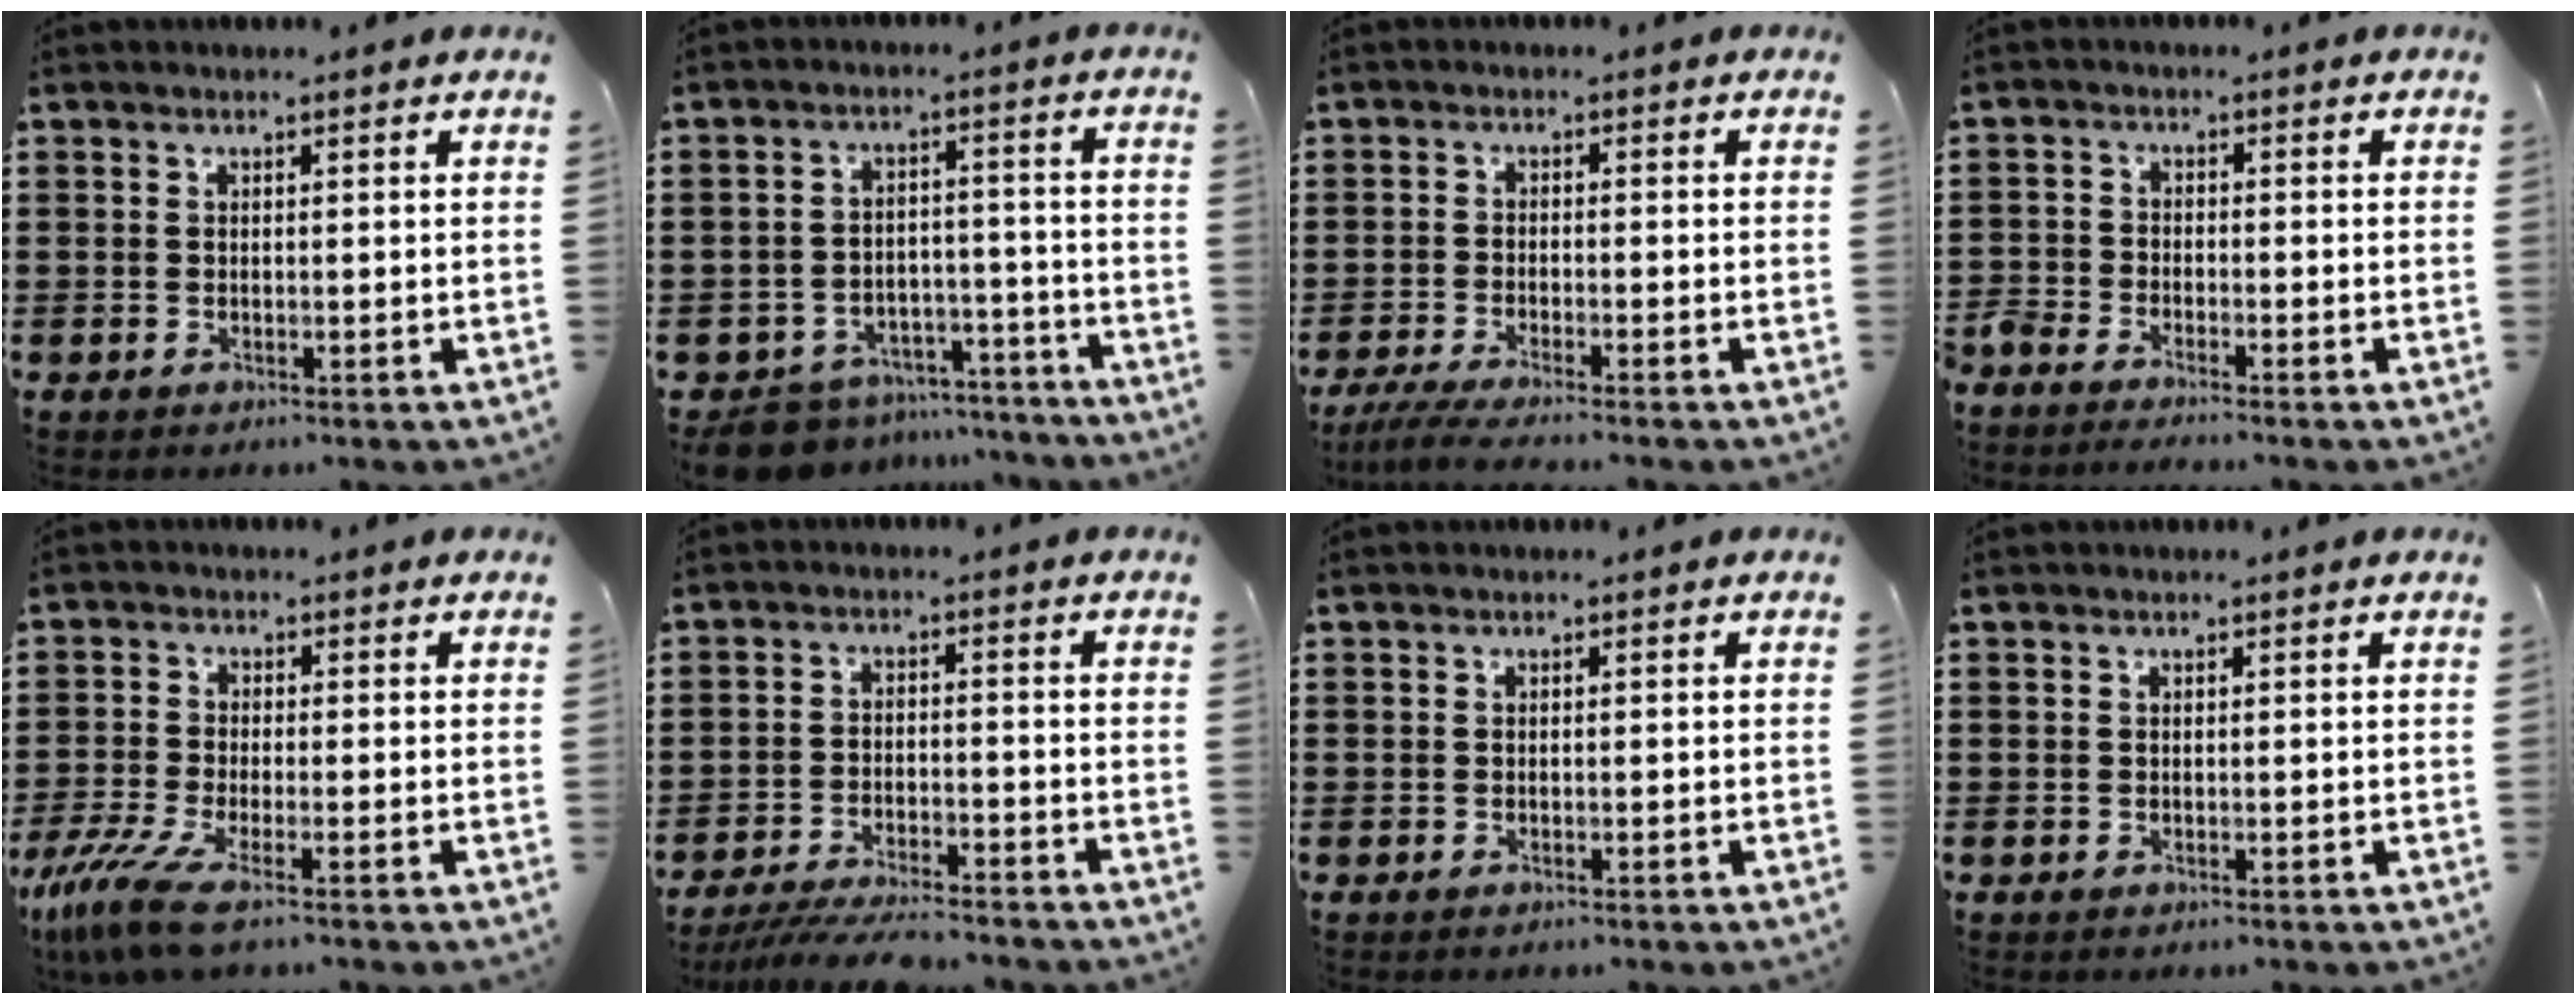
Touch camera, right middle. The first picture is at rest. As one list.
[{"total": 8.1, "force": [-7.7, 1.9, 1.2], "torque": [-0.028, 0.025, -0.152]}, {"total": 3.8, "force": [-3.4, 0.0, 1.7], "torque": [-0.050, -0.017, -0.069]}, {"total": 2.7, "force": [-2.7, 0.4, 0.1], "torque": [-0.022, -0.003, -0.062]}, {"total": 6.6, "force": [-4.4, 1.3, 4.8], "torque": [-0.120, -0.021, -0.086]}, {"total": 5.6, "force": [-5.3, 0.5, 1.7], "torque": [-0.031, -0.002, -0.102]}, {"total": 0.0}, {"total": 0.0}]